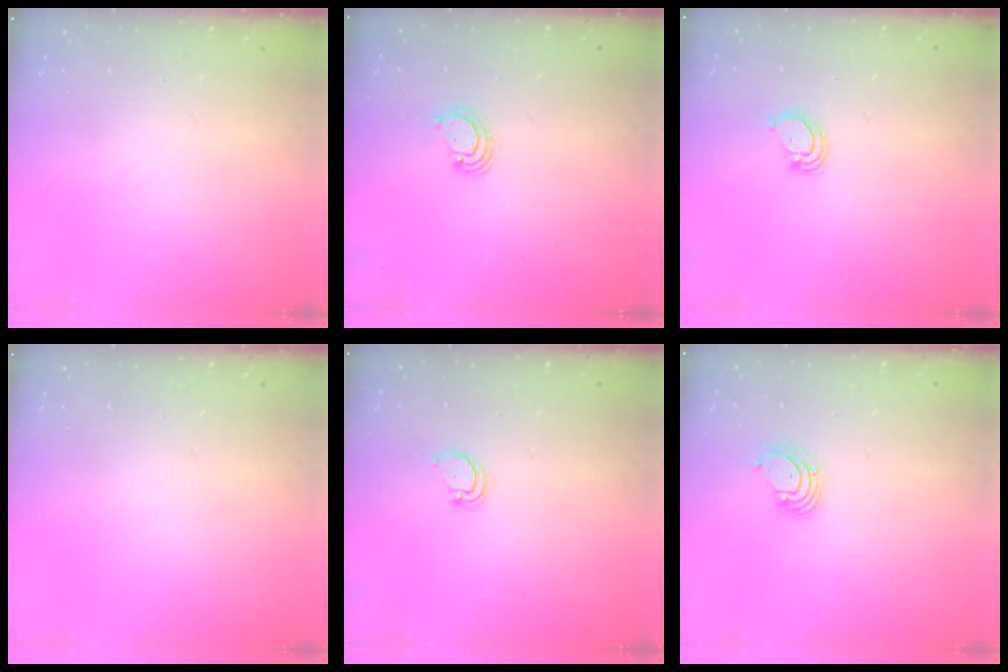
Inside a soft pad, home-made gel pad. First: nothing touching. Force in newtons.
{"total": 2.5, "press": 2.5, "slide": 0.3}
{"total": 2.9, "press": 2.8, "slide": 0.2}
{"total": 0.0}
{"total": 2.0, "press": 2.0, "slide": 0.2}
{"total": 1.8, "press": 1.8, "slide": 0.2}